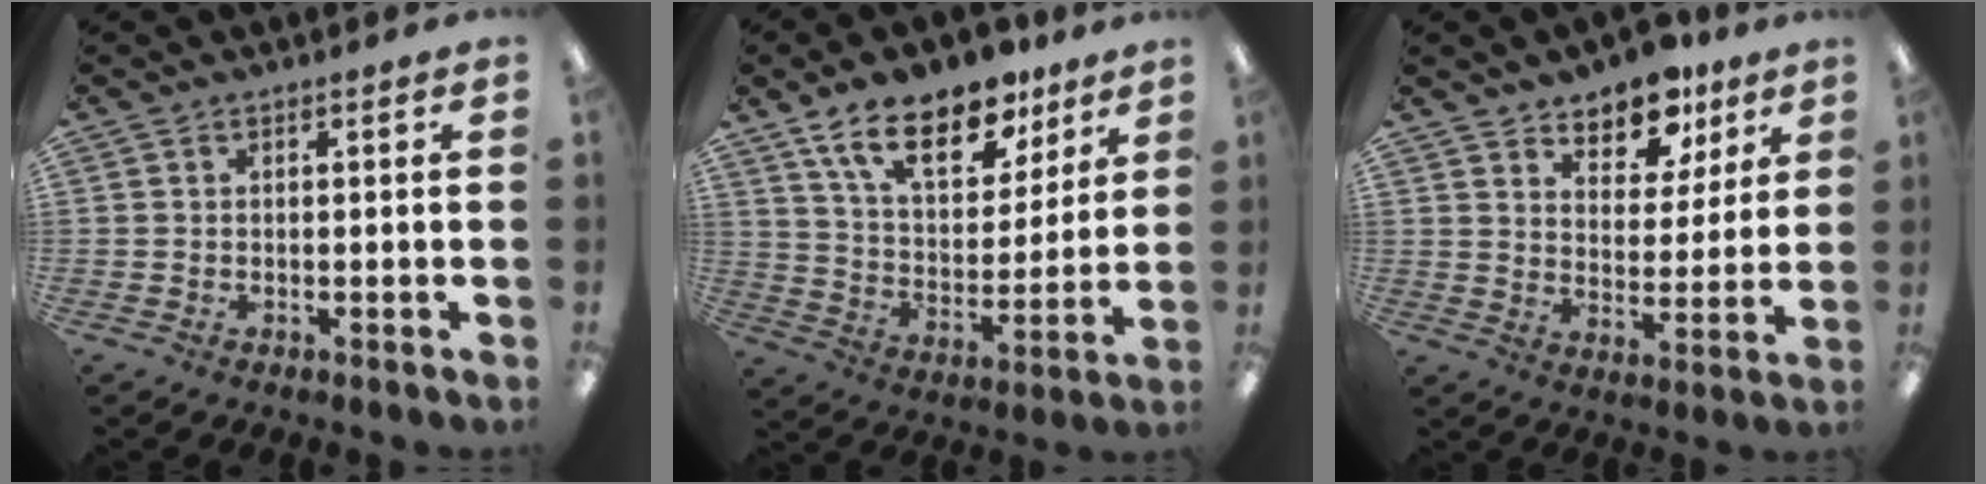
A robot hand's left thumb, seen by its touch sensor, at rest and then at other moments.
{"total": 17.8, "force": [12.2, 8.3, 10.0], "torque": [-0.168, -0.055, 0.214]}
{"total": 10.5, "force": [8.7, 5.2, 3.0], "torque": [-0.040, -0.061, 0.157]}